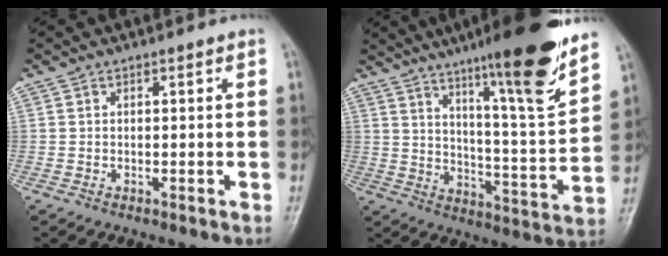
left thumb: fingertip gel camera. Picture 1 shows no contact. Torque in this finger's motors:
{"motor_torque": [1.26, -0.05, 1.50, -1.27, 0.42]}